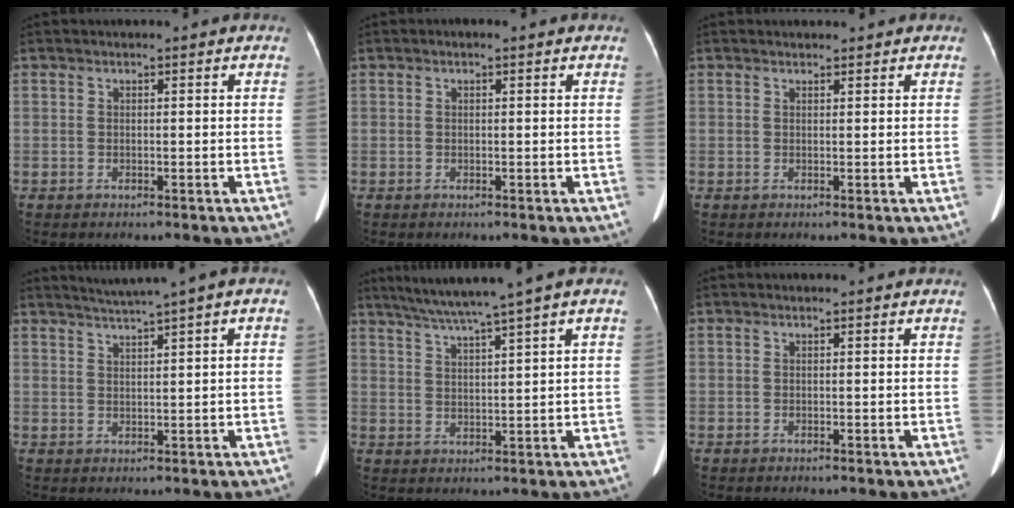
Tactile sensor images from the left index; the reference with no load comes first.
{"total": 0.6, "force": [0.4, 0.2, 0.4], "torque": [-0.012, 0.004, 0.002]}
{"total": 2.8, "force": [2.5, 0.9, 0.7], "torque": [-0.005, 0.017, 0.028]}
{"total": 4.6, "force": [2.9, -0.5, 3.5], "torque": [-0.060, 0.019, 0.050]}
{"total": 8.2, "force": [6.0, -1.4, 5.4], "torque": [-0.088, 0.021, 0.099]}
{"total": 0.0}